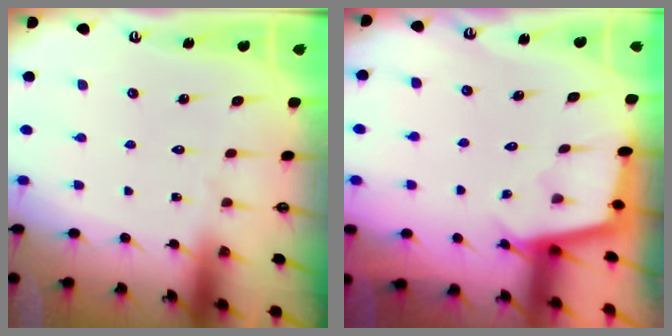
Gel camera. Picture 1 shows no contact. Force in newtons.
{"total": 2.3, "press": 2.3, "slide": 0.2}